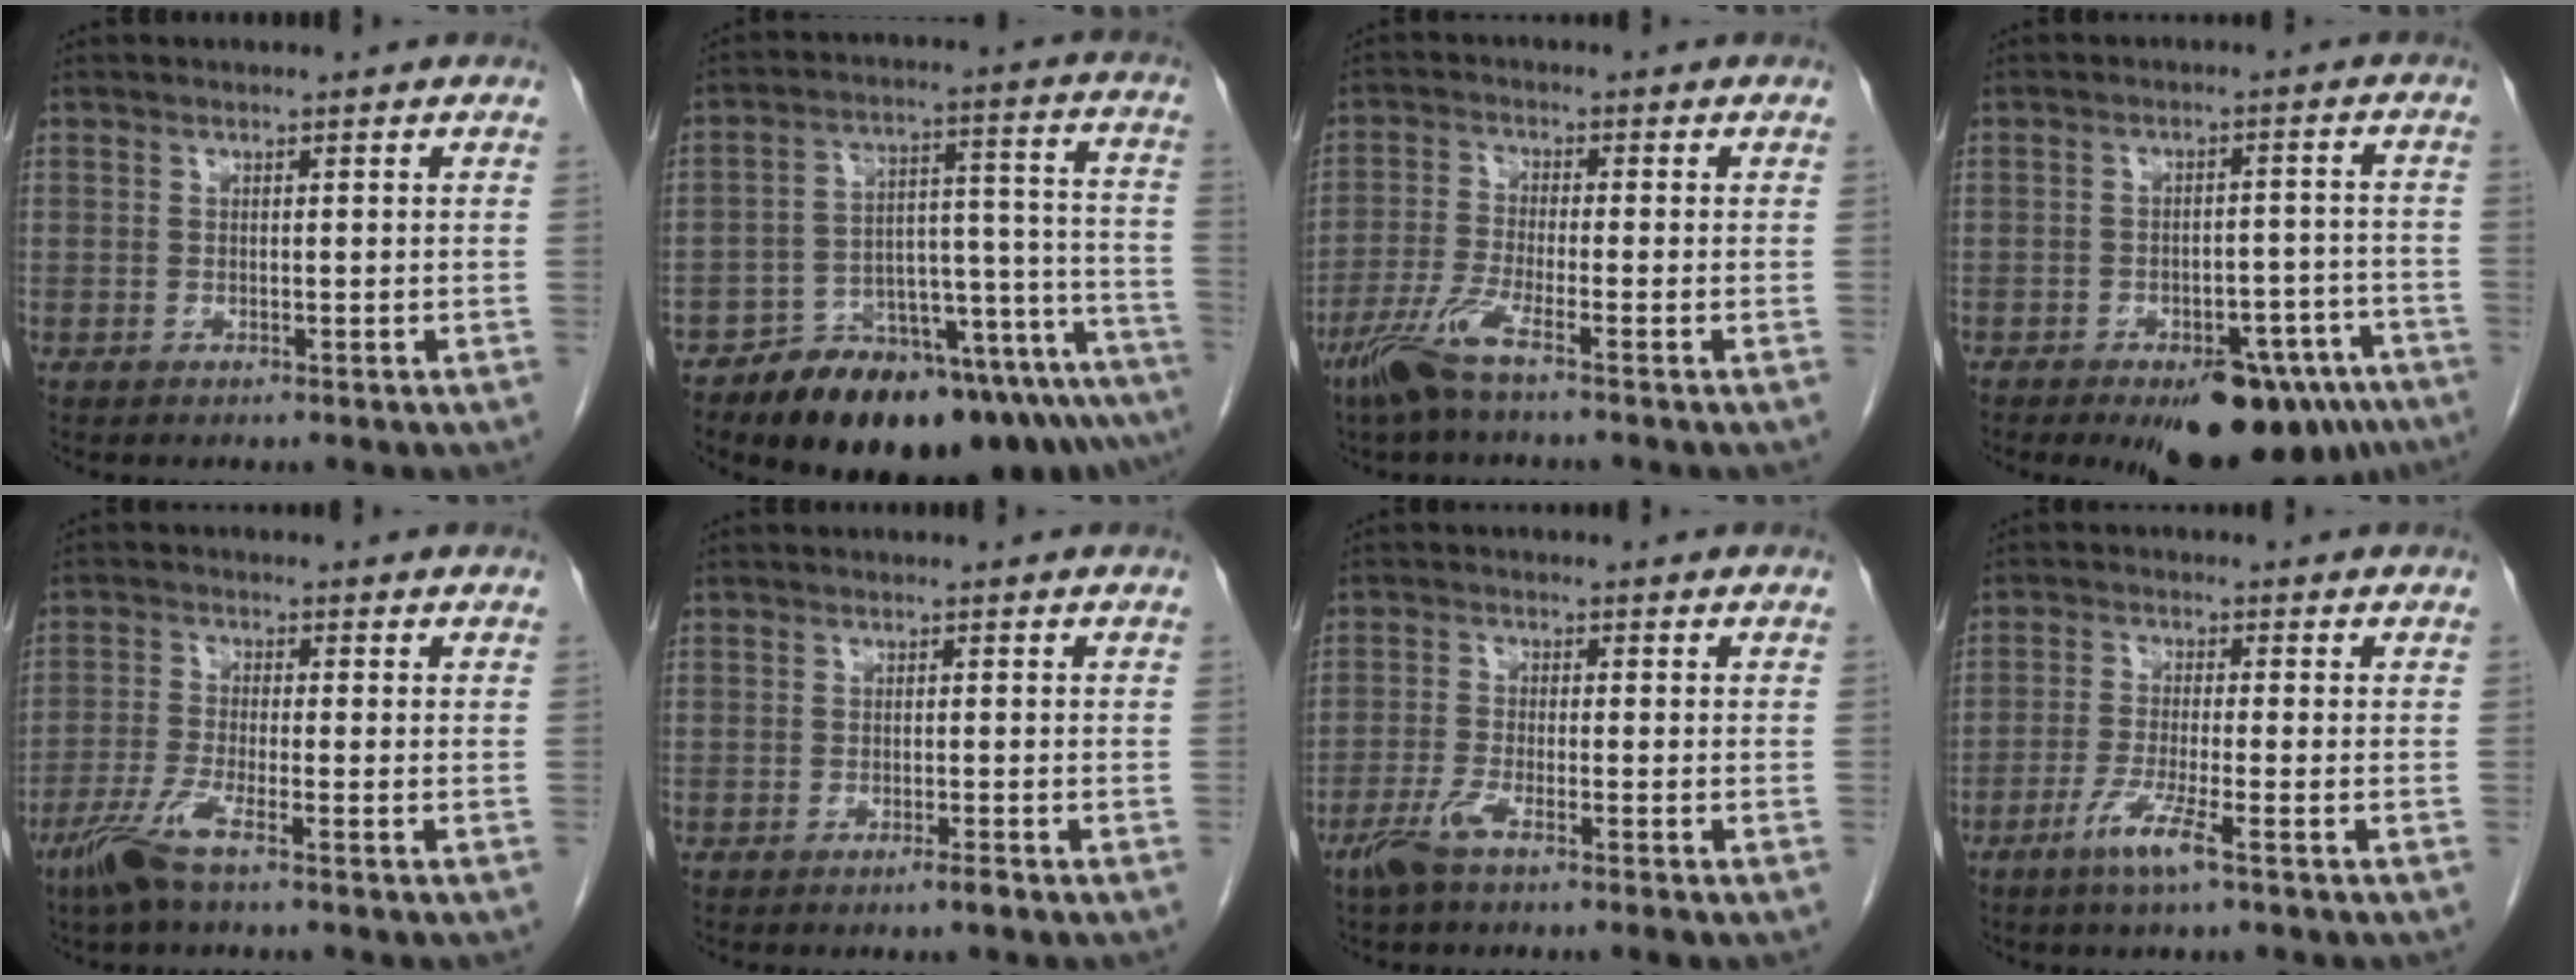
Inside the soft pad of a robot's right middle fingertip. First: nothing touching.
{"total": 19.9, "force": [-15.7, 5.1, 11.2], "torque": [-0.094, 0.041, -0.231]}
{"total": 5.9, "force": [-4.1, -0.1, 4.3], "torque": [-0.098, -0.014, -0.089]}
{"total": 14.1, "force": [-9.7, 5.4, 8.8], "torque": [-0.074, 0.018, -0.132]}
{"total": 5.3, "force": [-3.6, 0.0, 4.0], "torque": [-0.089, -0.012, -0.078]}
{"total": 1.1, "force": [-0.8, -0.2, 0.7], "torque": [-0.013, -0.001, -0.014]}
{"total": 4.2, "force": [-3.0, -0.1, 2.9], "torque": [-0.064, -0.009, -0.065]}
{"total": 5.1, "force": [-3.0, -0.5, 4.1], "torque": [-0.085, -0.012, -0.062]}